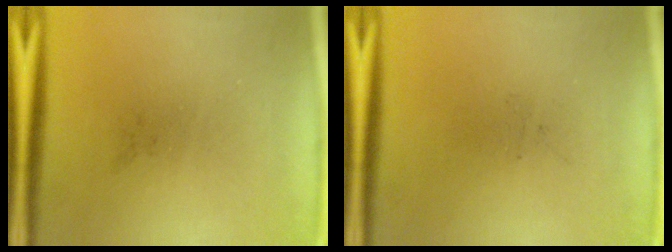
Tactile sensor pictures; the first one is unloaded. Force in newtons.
{"total": 0.0}